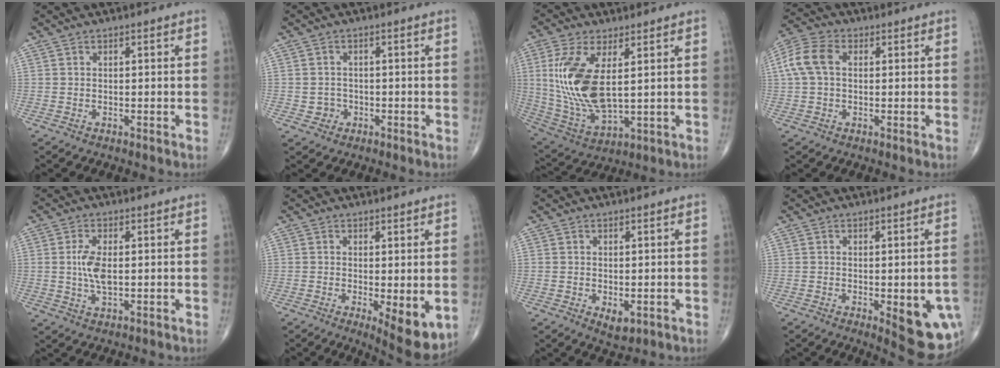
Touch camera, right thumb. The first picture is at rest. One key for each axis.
{"total": 2.5, "fx": -0.8, "fy": 2.3, "fz": 0.3, "tx": 0.008, "ty": 0.009, "tz": -0.013}
{"total": 15.8, "fx": 2.9, "fy": 7.1, "fz": 13.9, "tx": -0.292, "ty": -0.021, "tz": 0.071}
{"total": 7.6, "fx": 1.2, "fy": 5.1, "fz": 5.6, "tx": -0.130, "ty": 0.025, "tz": 0.019}
{"total": 5.2, "fx": 0.3, "fy": 2.3, "fz": 4.6, "tx": -0.097, "ty": -0.006, "tz": 0.006}
{"total": 7.6, "fx": -1.3, "fy": 2.6, "fz": 7.0, "tx": -0.098, "ty": -0.023, "tz": -0.014}
{"total": 3.0, "fx": -0.7, "fy": 1.8, "fz": 2.3, "tx": -0.031, "ty": -0.006, "tz": -0.003}
{"total": 11.2, "fx": -3.0, "fy": 4.1, "fz": 10.0, "tx": -0.104, "ty": -0.010, "tz": -0.025}